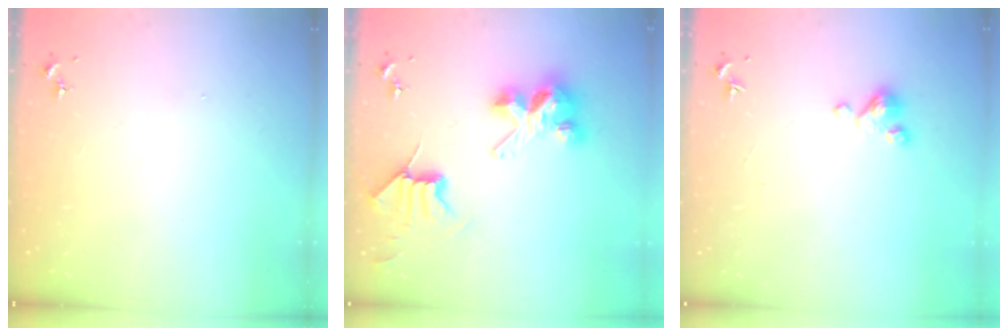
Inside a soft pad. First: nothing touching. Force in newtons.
{"total": 8.7, "press": 8.6, "slide": 0.6}
{"total": 4.7, "press": 4.6, "slide": 0.3}